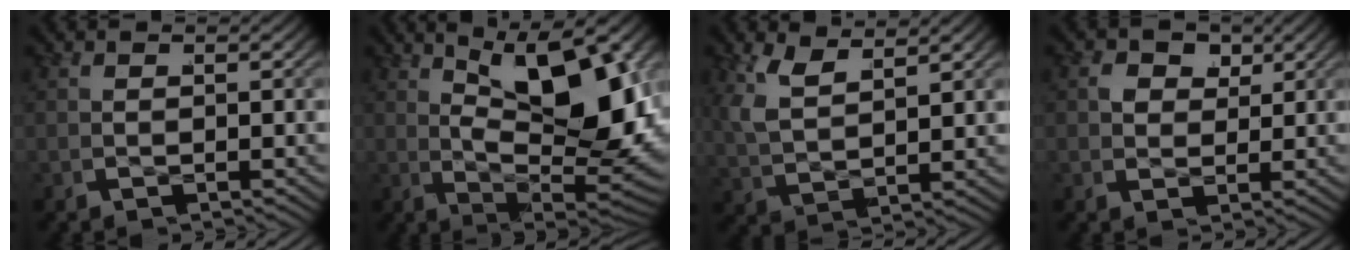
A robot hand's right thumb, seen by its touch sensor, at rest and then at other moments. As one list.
[{"total": 14.2, "force": [1.5, 5.9, 12.9], "torque": [-0.196, -0.026, 0.050]}, {"total": 4.2, "force": [2.3, 2.2, 2.7], "torque": [-0.077, -0.012, 0.061]}, {"total": 3.5, "force": [1.4, 2.6, 1.8], "torque": [-0.030, -0.009, 0.029]}]